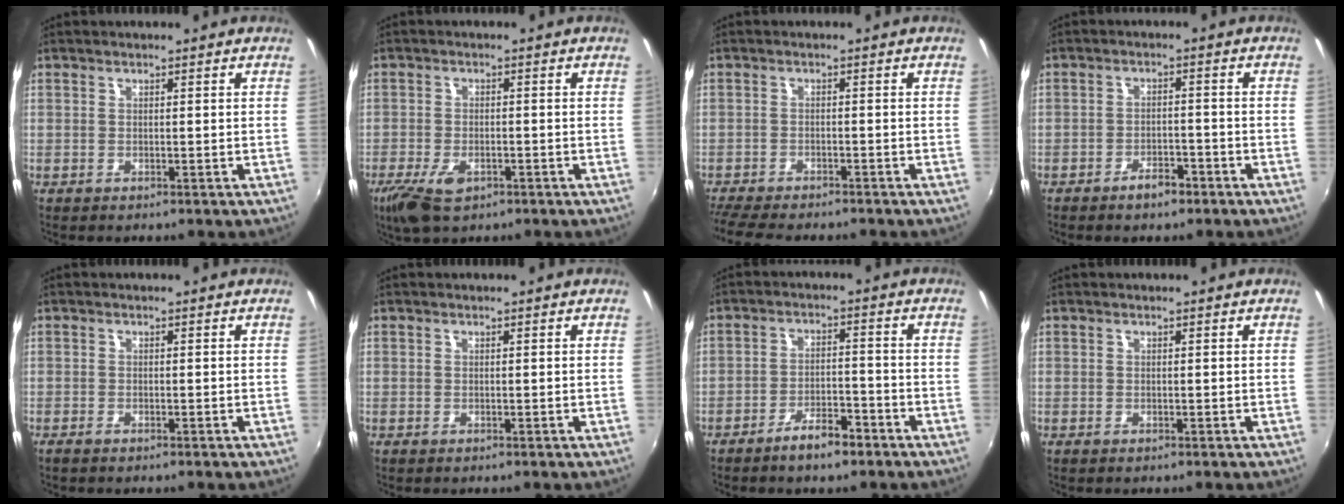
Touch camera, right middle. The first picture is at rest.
{"total": 7.1, "force": [-4.1, 3.5, 4.7], "torque": [-0.115, -0.023, -0.074]}
{"total": 8.3, "force": [-7.5, 1.3, 3.3], "torque": [-0.086, -0.028, -0.124]}
{"total": 3.8, "force": [-2.8, 1.6, 1.9], "torque": [-0.042, 0.000, -0.041]}
{"total": 1.2, "force": [-1.0, 0.3, 0.5], "torque": [-0.013, -0.005, -0.021]}
{"total": 0.0}
{"total": 5.8, "force": [-4.4, 1.7, 3.4], "torque": [-0.072, 0.004, -0.069]}
{"total": 0.0}